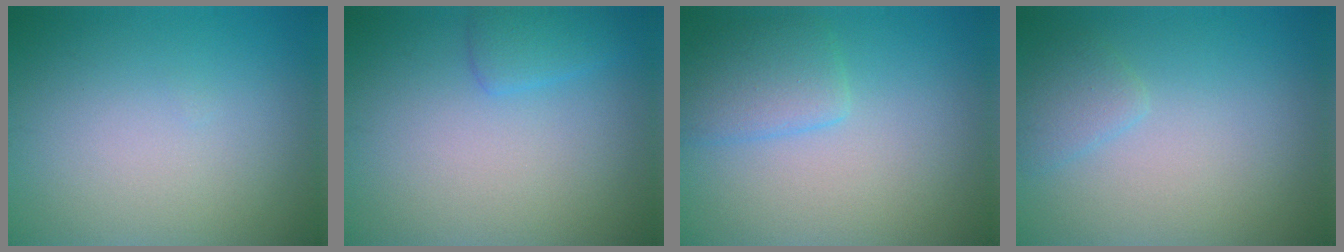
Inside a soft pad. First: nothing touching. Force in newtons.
{"total": 1.8, "press": 1.8, "slide": 0.2}
{"total": 2.8, "press": 2.8, "slide": 0.3}
{"total": 1.5, "press": 1.5, "slide": 0.1}